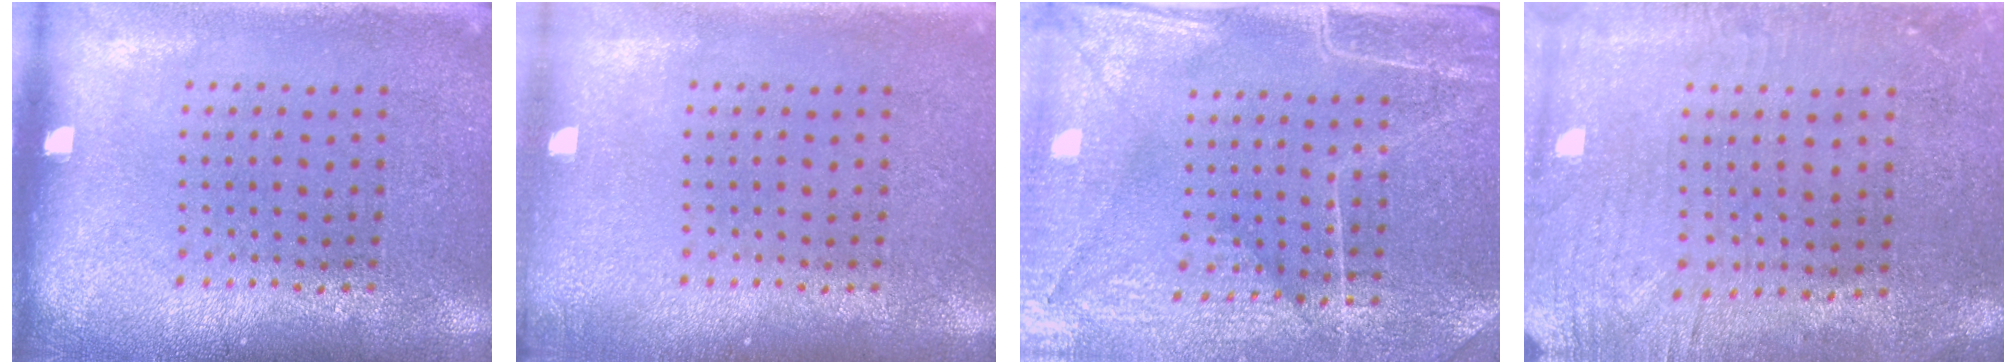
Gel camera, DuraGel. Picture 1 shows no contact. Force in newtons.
{"total": 0.7, "press": 0.7, "slide": 0.2}
{"total": 4.5, "press": 4.0, "slide": 2.1}
{"total": 0.6, "press": 0.4, "slide": 0.4}